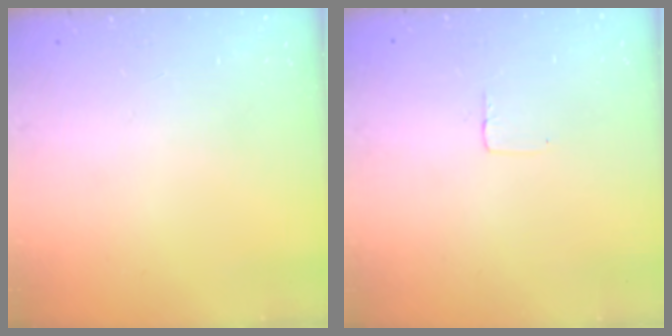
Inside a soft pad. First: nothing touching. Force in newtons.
{"total": 2.5, "press": 2.5, "slide": 0.1}